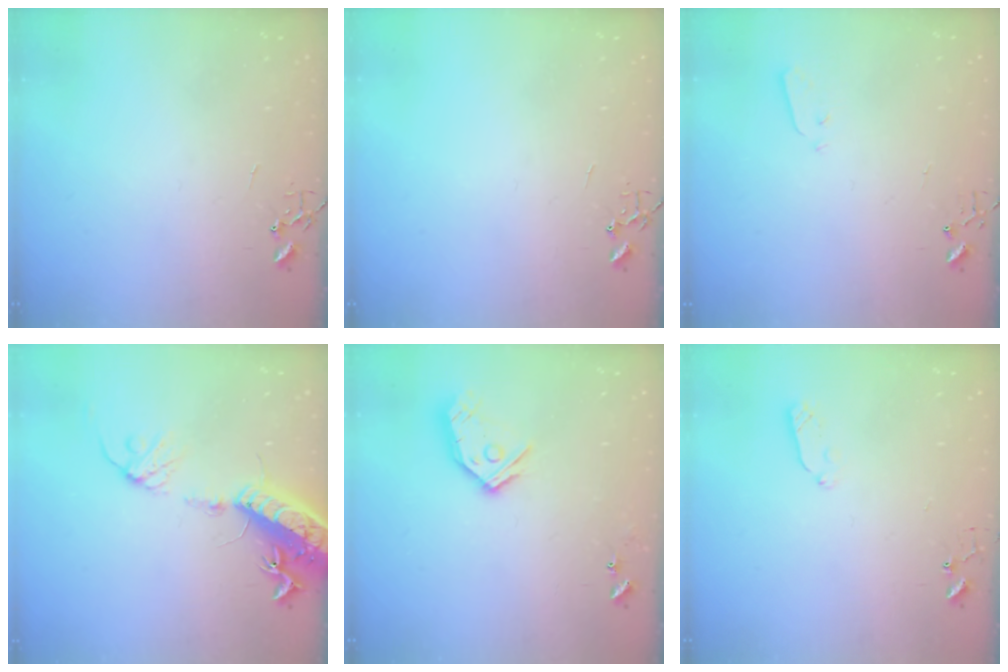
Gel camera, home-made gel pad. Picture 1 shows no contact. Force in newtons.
{"total": 0.0}
{"total": 2.9, "press": 2.9, "slide": 0.4}
{"total": 17.9, "press": 17.4, "slide": 4.2}
{"total": 13.2, "press": 13.1, "slide": 1.6}
{"total": 4.5, "press": 4.5, "slide": 0.4}